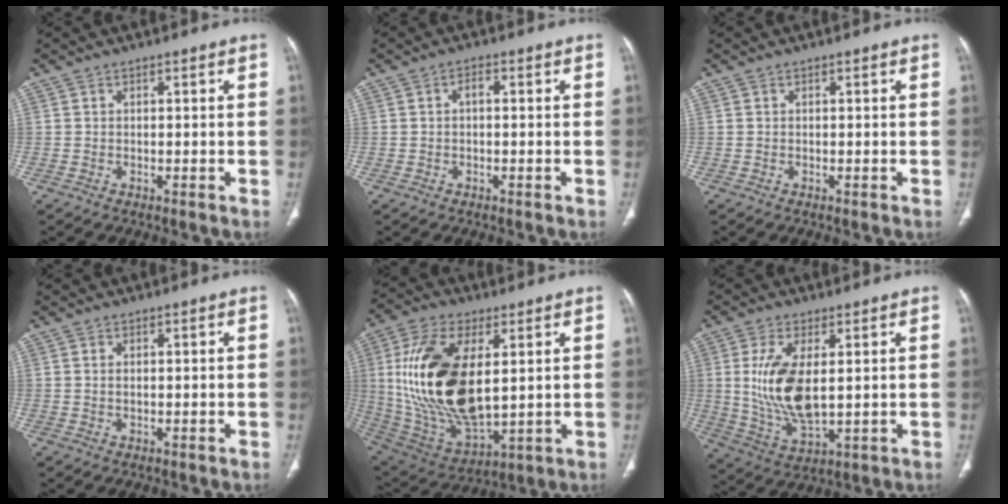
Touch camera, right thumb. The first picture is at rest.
{"total": 1.5, "force": [-0.1, 0.7, 1.3], "torque": [-0.020, 0.006, -0.003]}
{"total": 0.0}
{"total": 0.7, "force": [0.1, 0.3, 0.6], "torque": [-0.015, 0.000, 0.004]}
{"total": 23.5, "force": [3.6, 11.7, 20.1], "torque": [-0.396, -0.024, 0.077]}
{"total": 12.2, "force": [1.6, 5.3, 10.8], "torque": [-0.224, -0.022, 0.044]}